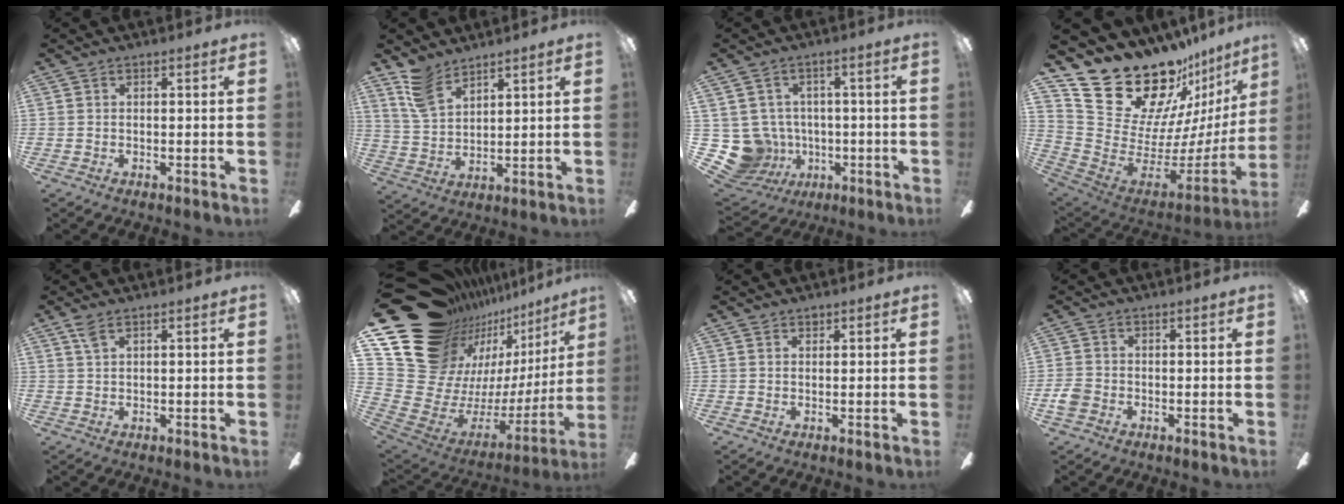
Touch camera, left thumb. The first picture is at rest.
{"total": 9.1, "force": [7.3, 4.0, 3.7], "torque": [-0.095, -0.023, 0.142]}
{"total": 10.9, "force": [-1.5, 10.4, 3.0], "torque": [-0.116, 0.004, -0.019]}
{"total": 26.3, "force": [20.7, 11.9, 11.1], "torque": [-0.180, -0.162, 0.409]}
{"total": 2.6, "force": [1.7, 0.9, 1.7], "torque": [-0.039, 0.002, 0.031]}
{"total": 24.1, "force": [15.5, 15.1, 10.5], "torque": [-0.172, -0.151, 0.344]}
{"total": 1.3, "force": [1.0, 0.7, 0.2], "torque": [-0.004, 0.001, 0.019]}
{"total": 3.4, "force": [-1.2, 2.7, 1.6], "torque": [-0.023, 0.011, -0.019]}